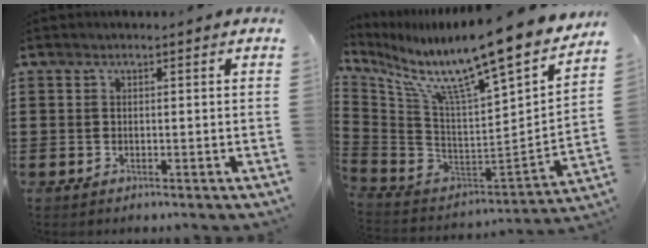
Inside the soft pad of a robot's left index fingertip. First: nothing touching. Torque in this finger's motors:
{"motor_torque": [2.14, 0.00, 0.50, 0.21]}